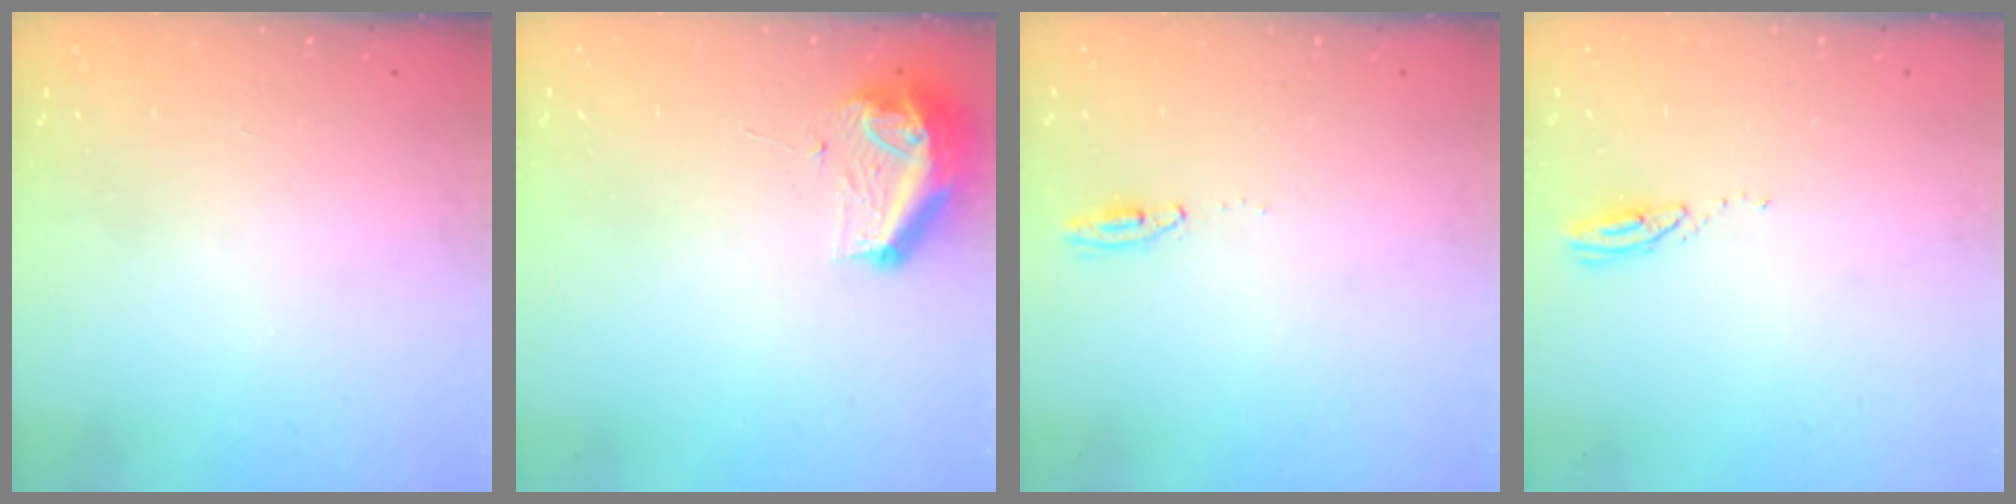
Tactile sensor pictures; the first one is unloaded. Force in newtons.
{"total": 9.0, "press": 8.9, "slide": 1.1}
{"total": 4.1, "press": 3.1, "slide": 2.6}
{"total": 3.0, "press": 3.0, "slide": 0.1}